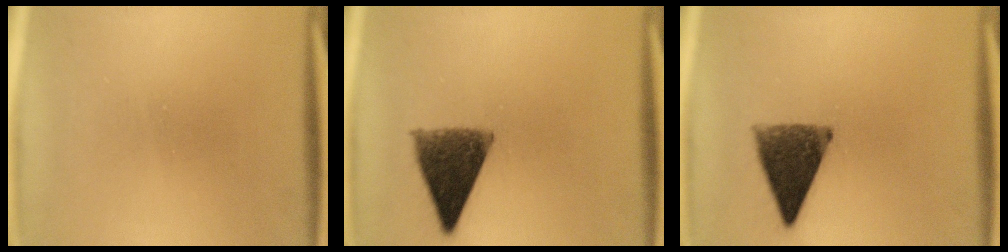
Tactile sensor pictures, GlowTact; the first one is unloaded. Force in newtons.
{"total": 10.1}
{"total": 9.9}